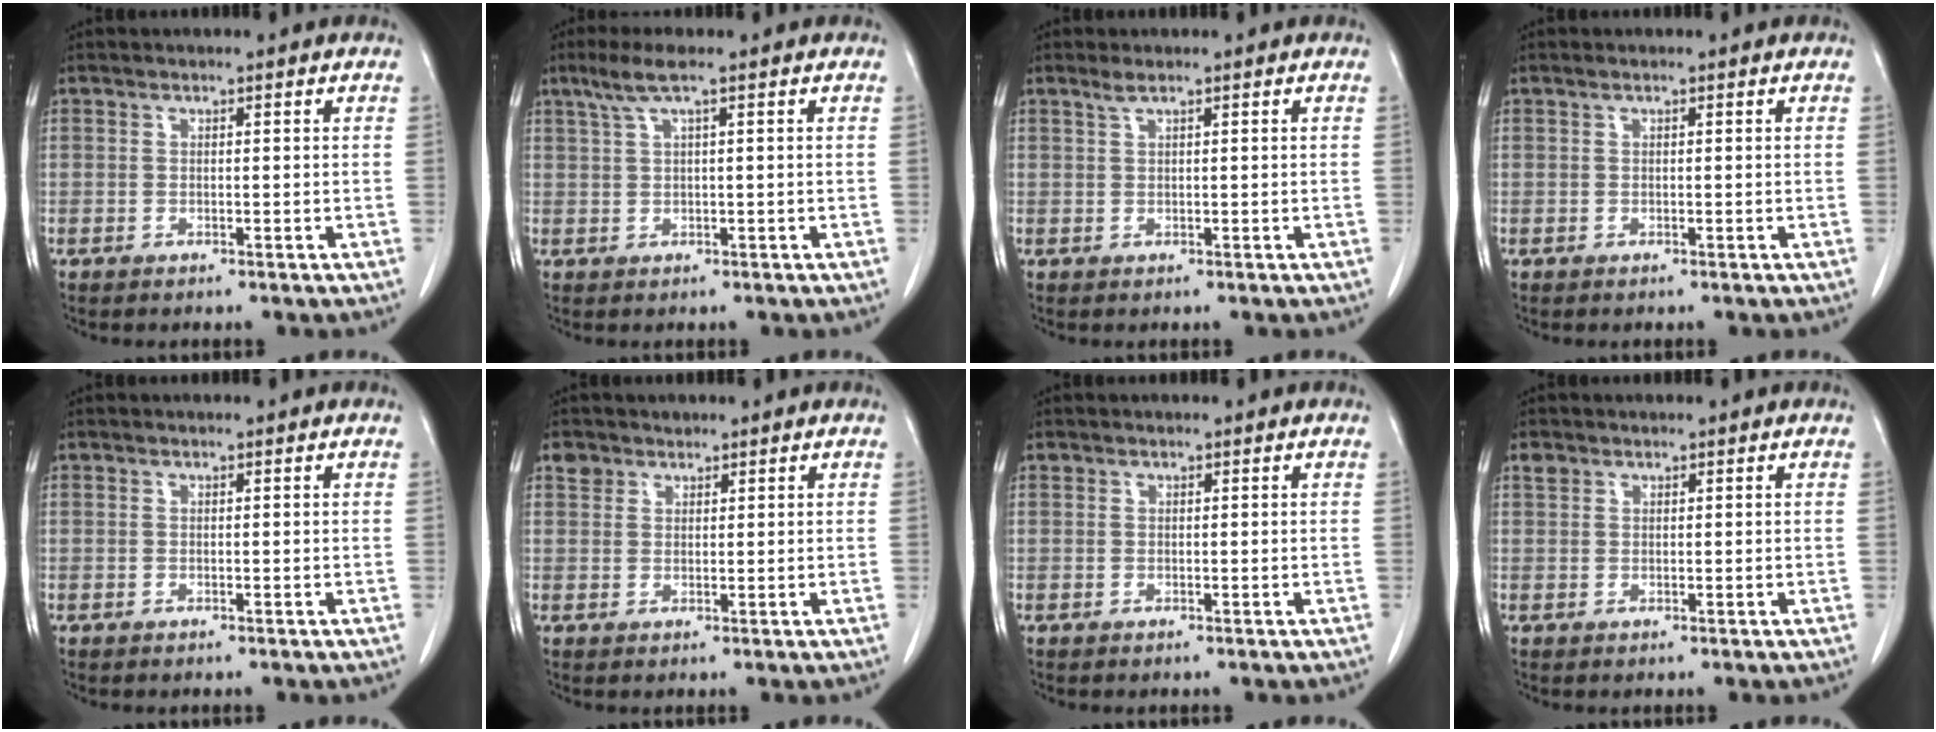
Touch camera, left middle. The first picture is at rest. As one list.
[{"total": 3.5, "force": [2.0, -0.1, 2.9], "torque": [-0.073, 0.018, 0.044]}, {"total": 1.1, "force": [0.8, -0.1, 0.8], "torque": [-0.020, 0.007, 0.019]}, {"total": 0.0}, {"total": 0.0}, {"total": 2.0, "force": [1.4, 1.4, 0.0], "torque": [0.003, 0.007, 0.021]}, {"total": 0.0}, {"total": 1.1, "force": [0.8, 0.8, 0.3], "torque": [-0.006, 0.007, 0.015]}]